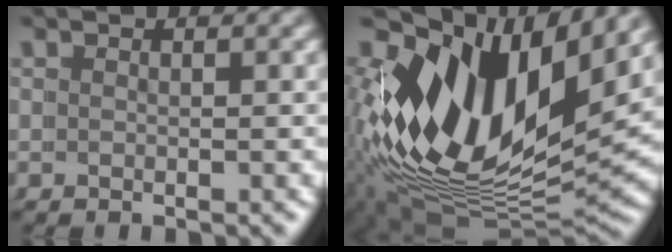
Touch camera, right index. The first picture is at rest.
{"total": 16.1, "force": [1.9, 9.6, 12.8], "torque": [-0.231, -0.022, 0.037]}